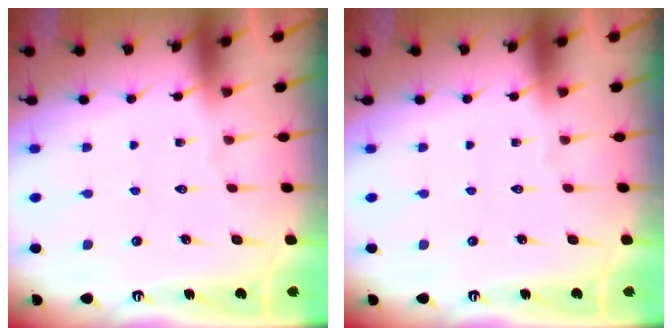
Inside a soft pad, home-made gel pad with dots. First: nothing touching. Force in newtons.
{"total": 0.0}